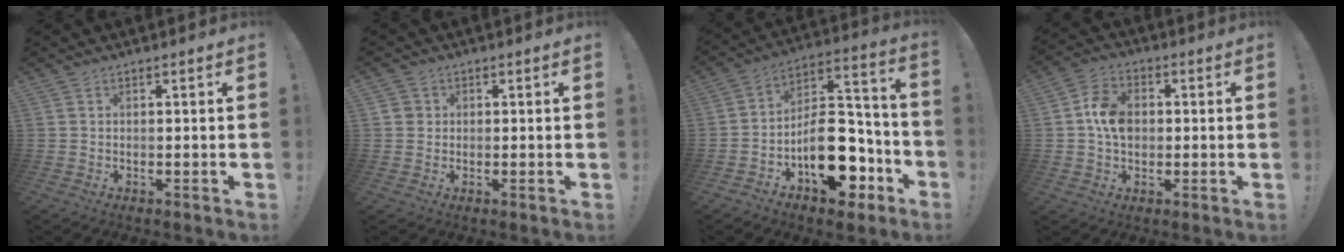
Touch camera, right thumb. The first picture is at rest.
{"total": 2.3, "force": [0.2, 2.2, 0.6], "torque": [-0.009, 0.007, 0.004]}
{"total": 19.5, "force": [-8.1, 11.6, 13.4], "torque": [-0.164, 0.060, -0.117]}
{"total": 8.7, "force": [-0.2, 6.6, 5.6], "torque": [-0.089, 0.017, 0.001]}